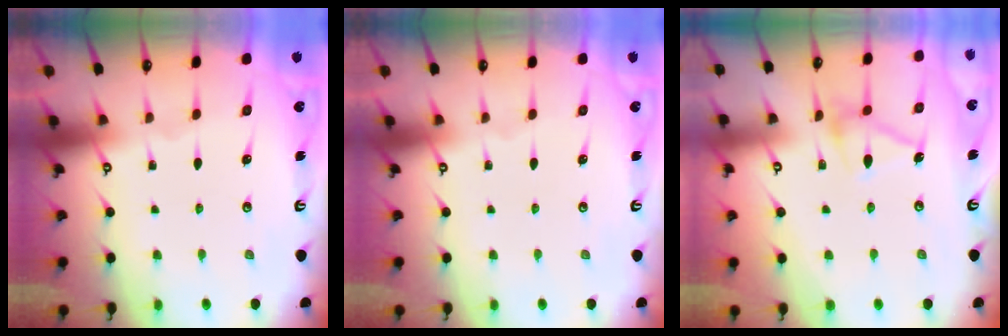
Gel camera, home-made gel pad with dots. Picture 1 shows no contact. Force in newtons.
{"total": 0.0}
{"total": 13.1, "press": 13.1, "slide": 0.5}